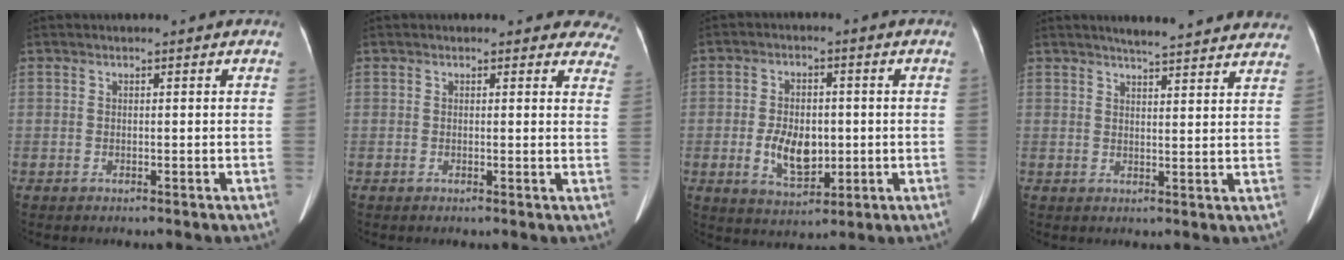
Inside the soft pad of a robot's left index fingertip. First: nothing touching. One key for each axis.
{"total": 8.5, "fx": 7.8, "fy": 3.0, "fz": 1.2, "tx": 0.037, "ty": -0.019, "tz": 0.044}
{"total": 7.3, "fx": -1.1, "fy": 4.3, "fz": 5.9, "tx": -0.115, "ty": -0.001, "tz": -0.009}
{"total": 16.5, "fx": 15.2, "fy": 1.7, "fz": 6.2, "tx": -0.070, "ty": 0.001, "tz": 0.176}